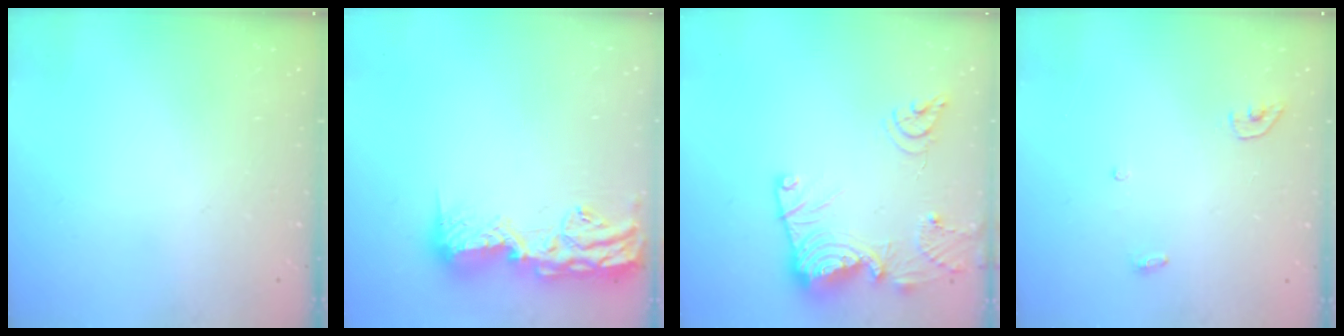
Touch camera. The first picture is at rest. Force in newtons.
{"total": 16.3, "press": 15.9, "slide": 3.5}
{"total": 16.7, "press": 16.7, "slide": 1.2}
{"total": 3.4, "press": 3.4, "slide": 0.3}